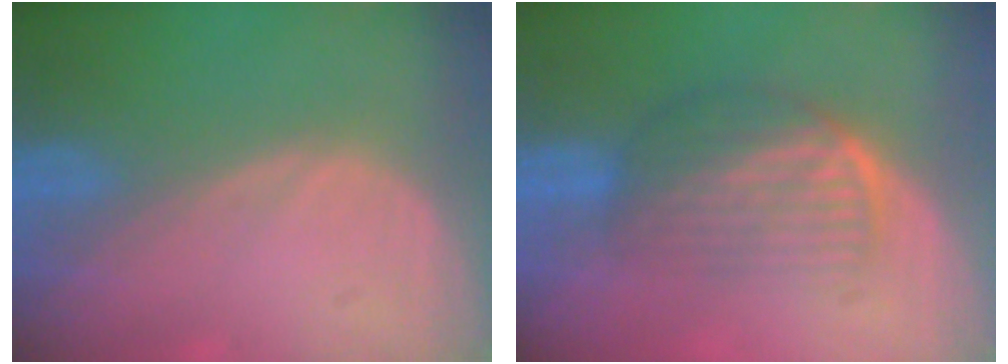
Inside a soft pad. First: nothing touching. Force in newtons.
{"total": 7.0, "press": 5.9, "slide": 3.7}